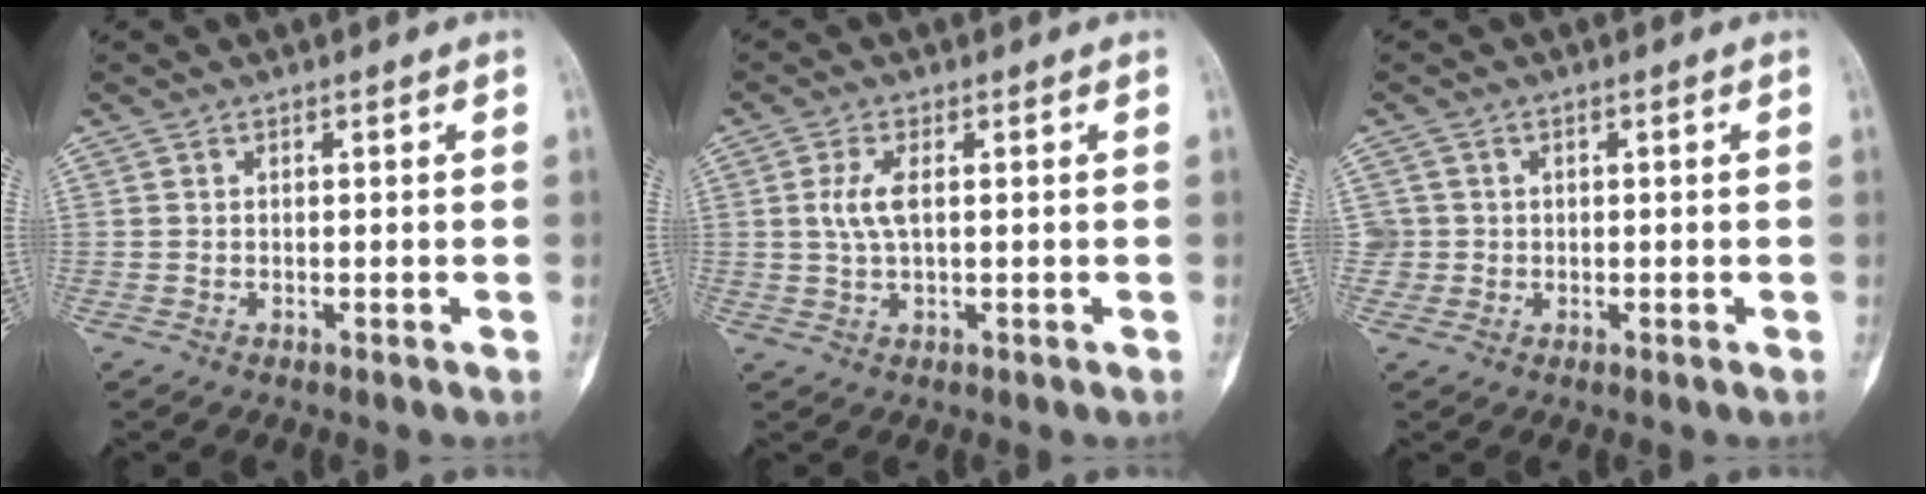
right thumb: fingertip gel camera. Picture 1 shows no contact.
{"total": 4.3, "force": [0.6, 1.7, 3.9], "torque": [-0.093, 0.002, 0.014]}
{"total": 2.6, "force": [0.3, 2.5, 0.0], "torque": [0.019, 0.005, 0.006]}